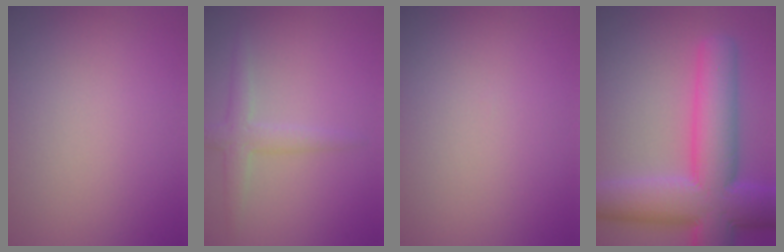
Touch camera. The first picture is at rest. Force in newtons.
{"total": 2.4, "press": 2.4, "slide": 0.0}
{"total": 0.0}
{"total": 11.1, "press": 11.1, "slide": 0.4}